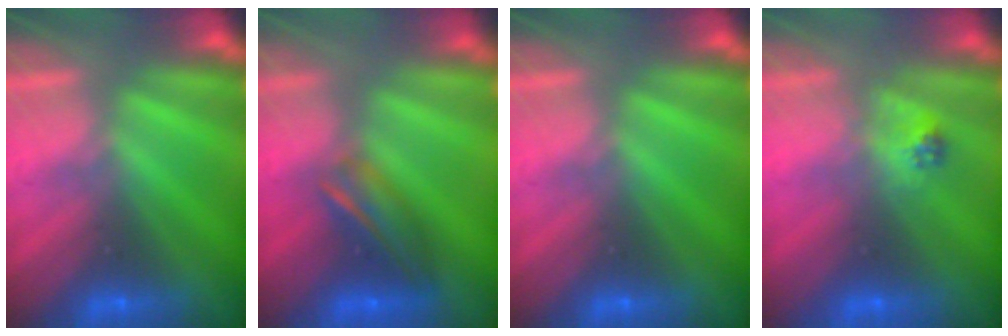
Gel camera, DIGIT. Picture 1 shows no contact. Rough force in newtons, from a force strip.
{"total": 5.8}
{"total": 0.0}
{"total": 2.3}